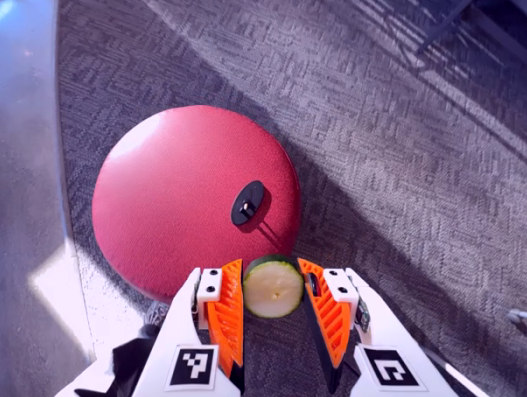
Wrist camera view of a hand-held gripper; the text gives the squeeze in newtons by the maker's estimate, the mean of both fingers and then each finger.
{"total": 9.9, "left": 10.2, "right": 9.6}